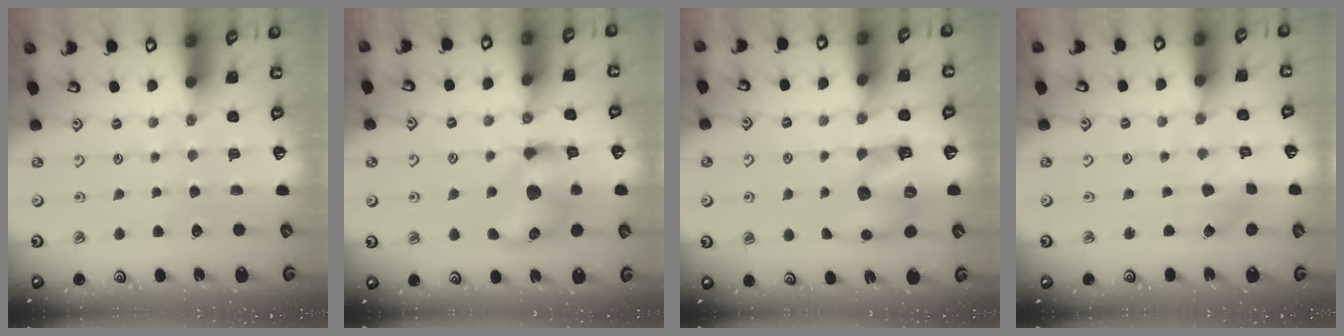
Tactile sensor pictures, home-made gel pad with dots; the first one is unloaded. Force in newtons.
{"total": 16.3, "press": 16.2, "slide": 1.1}
{"total": 8.4, "press": 8.3, "slide": 1.5}
{"total": 2.0, "press": 2.0, "slide": 0.3}